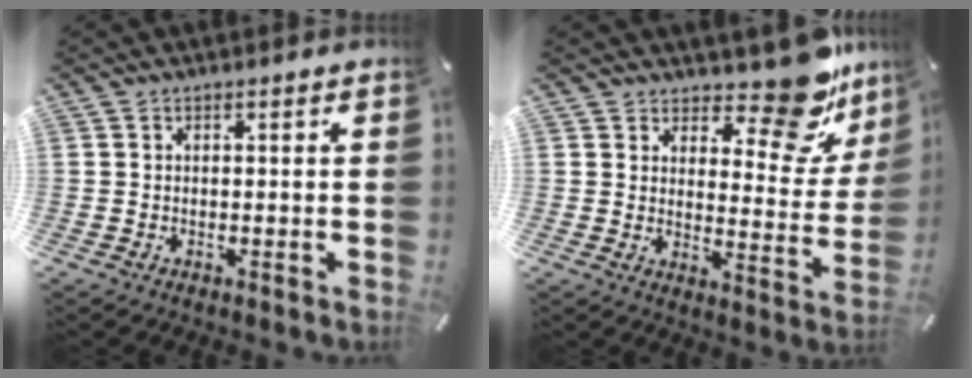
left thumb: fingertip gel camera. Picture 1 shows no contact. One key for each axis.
{"total": 15.5, "fx": 11.4, "fy": 6.6, "fz": 8.1, "tx": -0.092, "ty": -0.100, "tz": 0.190}